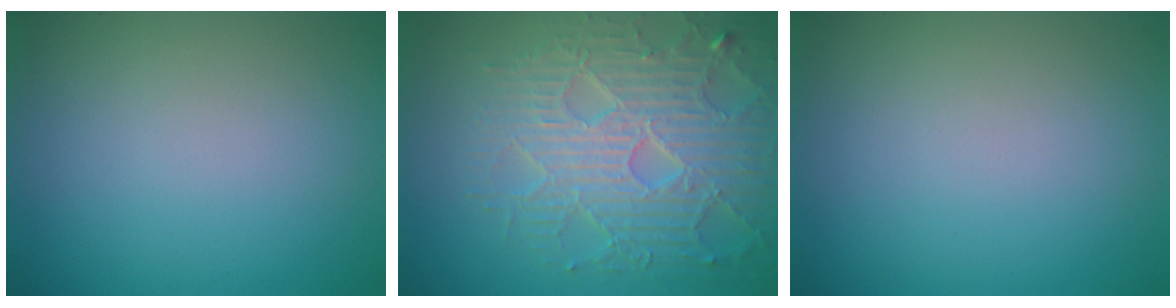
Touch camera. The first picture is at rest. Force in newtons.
{"total": 7.0, "press": 5.7, "slide": 4.0}
{"total": 0.0}